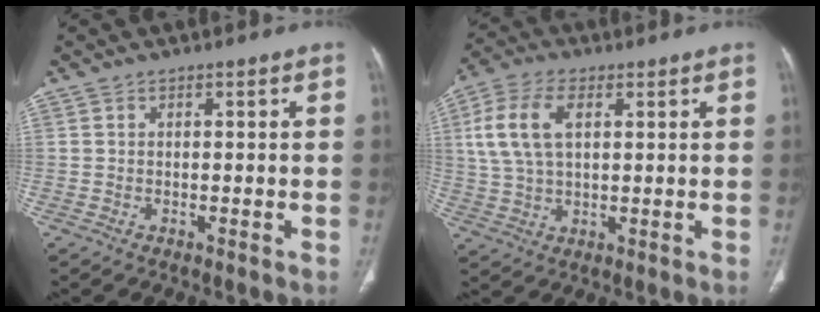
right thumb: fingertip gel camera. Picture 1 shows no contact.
{"total": 10.8, "force": [3.1, 6.2, 8.4], "torque": [-0.177, 0.009, 0.061]}